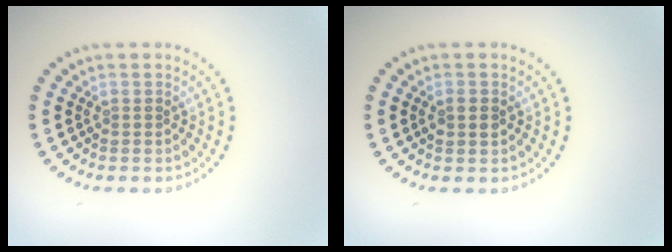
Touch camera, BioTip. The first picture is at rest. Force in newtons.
{"total": 1.0, "press": 1.0, "slide": 0.2}